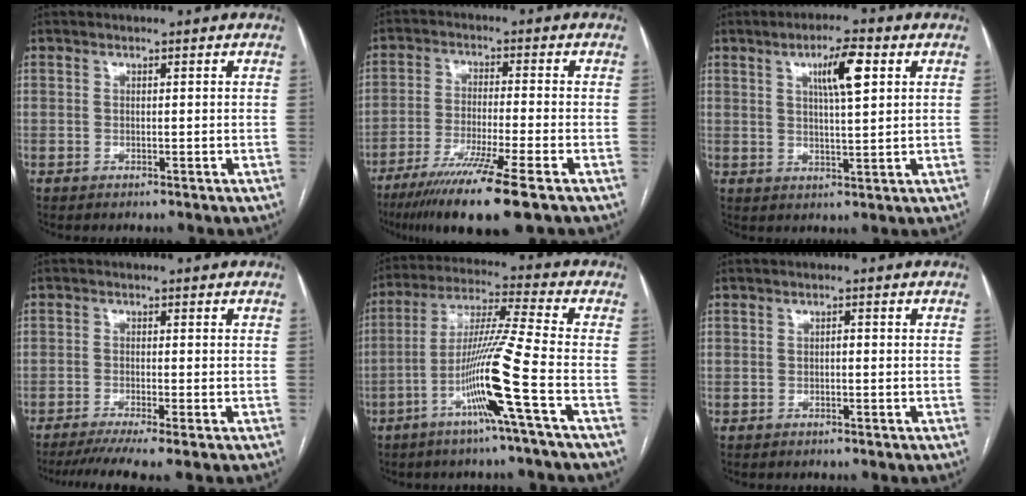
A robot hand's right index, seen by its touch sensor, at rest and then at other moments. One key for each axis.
{"total": 12.7, "fx": -8.3, "fy": -0.8, "fz": 9.5, "tx": -0.171, "ty": -0.036, "tz": -0.138}
{"total": 6.9, "fx": 2.7, "fy": 1.0, "fz": 6.3, "tx": -0.109, "ty": 0.007, "tz": 0.044}
{"total": 6.6, "fx": -5.1, "fy": -0.6, "fz": 4.1, "tx": -0.062, "ty": -0.013, "tz": -0.082}
{"total": 12.4, "fx": -4.9, "fy": -2.3, "fz": 11.2, "tx": -0.214, "ty": -0.004, "tz": -0.097}
{"total": 0.7, "fx": -0.2, "fy": 0.3, "fz": 0.6, "tx": -0.009, "ty": 0.003, "tz": -0.004}